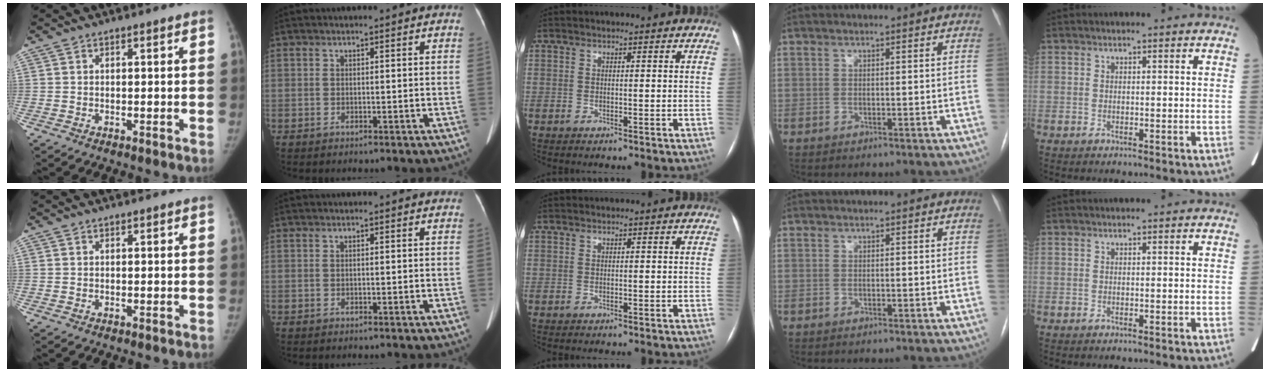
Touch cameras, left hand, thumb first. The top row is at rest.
{}